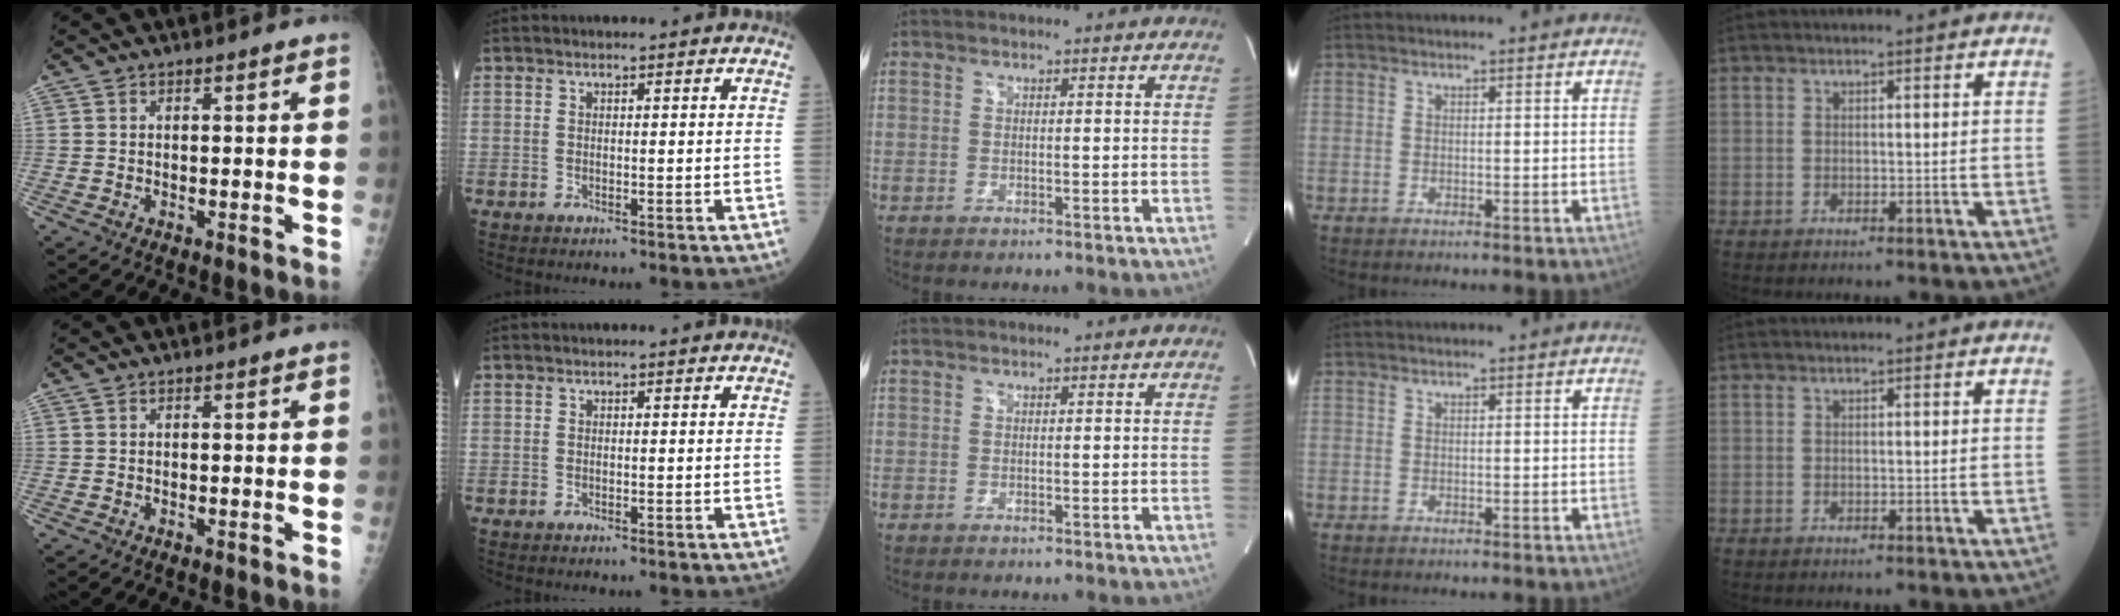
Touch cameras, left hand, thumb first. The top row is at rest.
{}